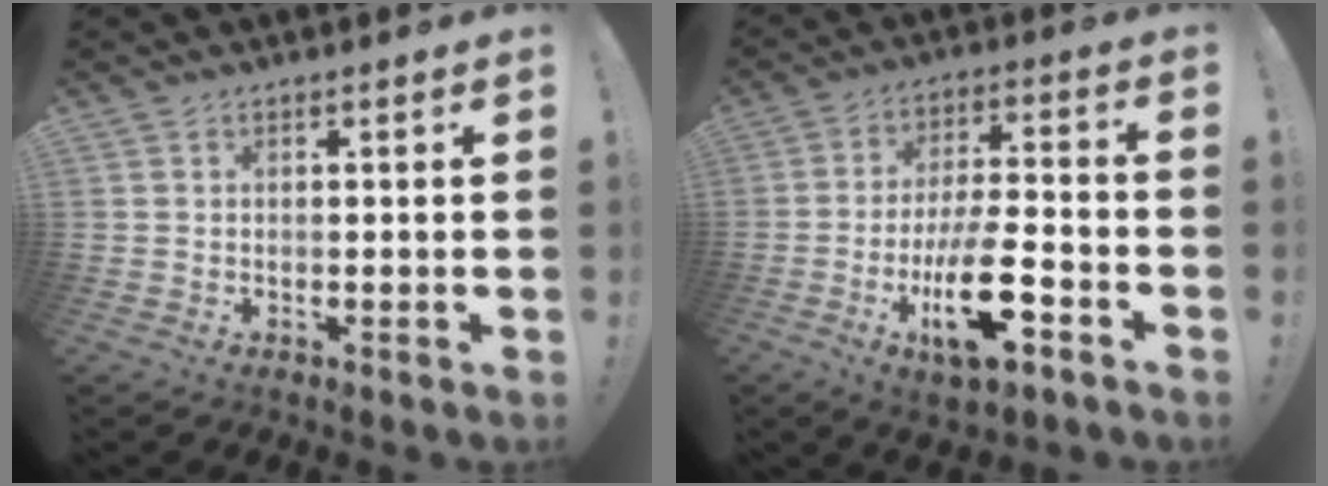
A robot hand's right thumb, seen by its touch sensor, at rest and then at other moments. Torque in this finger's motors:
{"motor_torque": [0.67, 0.70, 1.45, -1.32, 0.59]}